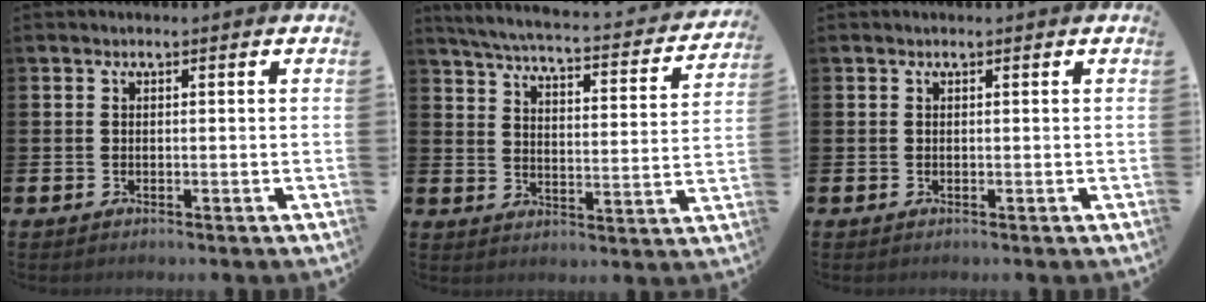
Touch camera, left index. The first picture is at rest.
{"total": 4.7, "force": [4.4, 0.4, 1.7], "torque": [-0.057, -0.038, 0.067]}
{"total": 0.0}